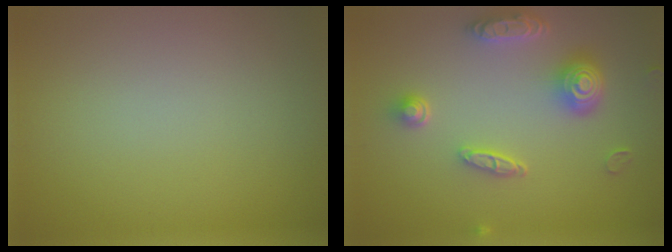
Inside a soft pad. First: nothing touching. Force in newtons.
{"total": 4.8, "press": 3.9, "slide": 2.7}